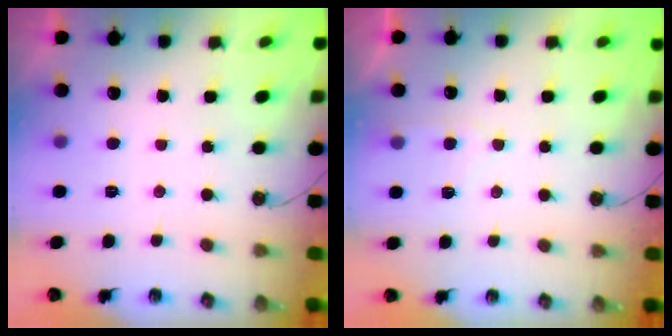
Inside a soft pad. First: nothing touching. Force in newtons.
{"total": 5.2, "press": 5.2, "slide": 0.6}